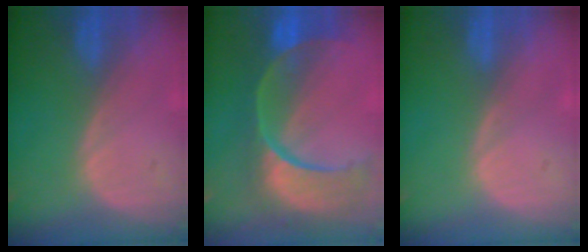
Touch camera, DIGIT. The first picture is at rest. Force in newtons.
{"total": 12.6, "press": 10.1, "slide": 7.4}
{"total": 0.0}